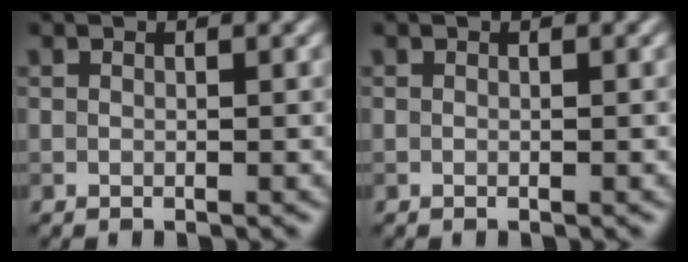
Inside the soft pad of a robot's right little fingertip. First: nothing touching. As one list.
[{"total": 0.0}]